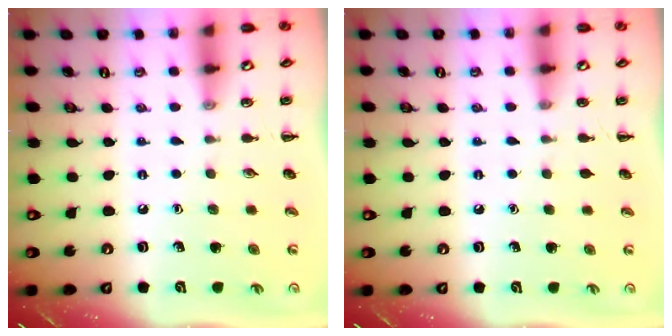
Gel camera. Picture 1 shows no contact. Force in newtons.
{"total": 0.0}